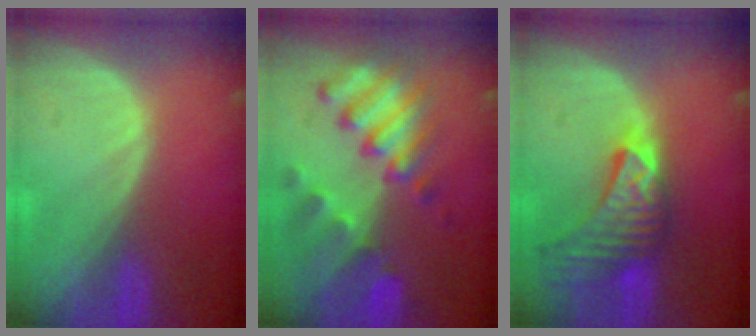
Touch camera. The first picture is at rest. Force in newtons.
{"total": 10.3, "press": 9.0, "slide": 5.2}
{"total": 9.0, "press": 8.5, "slide": 3.2}